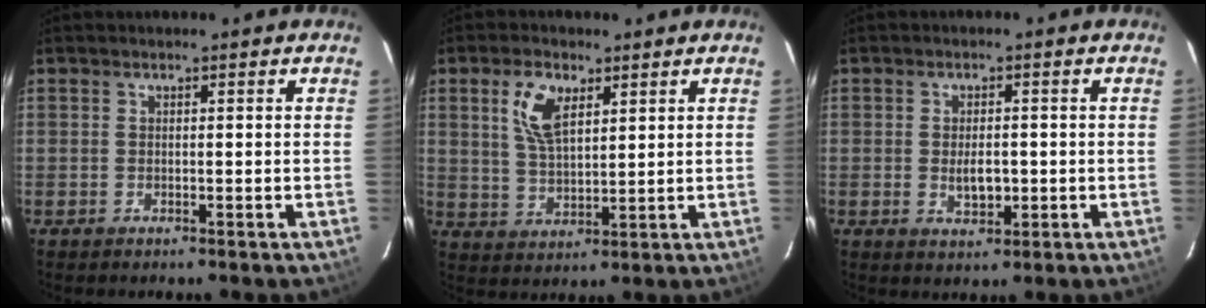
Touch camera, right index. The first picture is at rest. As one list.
[{"total": 7.5, "force": [3.3, 3.7, 5.6], "torque": [-0.111, 0.009, 0.068]}, {"total": 4.1, "force": [-0.5, 2.2, 3.5], "torque": [-0.062, -0.004, -0.003]}]